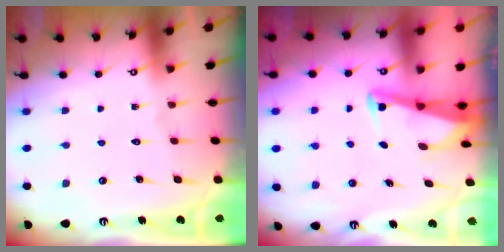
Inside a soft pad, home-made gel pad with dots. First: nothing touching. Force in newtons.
{"total": 3.0, "press": 3.0, "slide": 0.3}